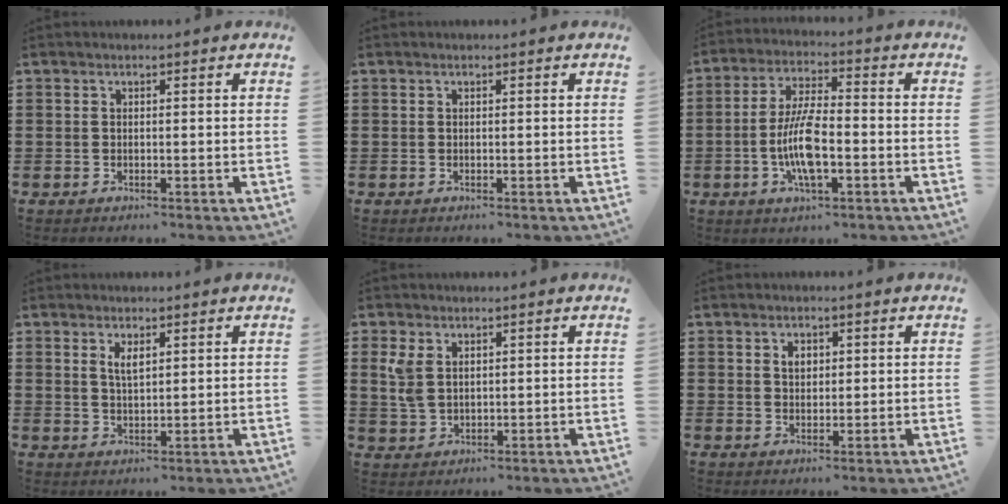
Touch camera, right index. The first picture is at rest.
{"total": 0.0}
{"total": 8.8, "force": [-2.2, 2.6, 8.1], "torque": [-0.178, -0.013, -0.045]}
{"total": 2.3, "force": [1.3, 0.7, 1.7], "torque": [-0.037, 0.002, 0.023]}
{"total": 3.8, "force": [1.6, 2.3, 2.5], "torque": [-0.065, 0.006, 0.027]}
{"total": 1.8, "force": [0.8, 1.2, 1.0], "torque": [-0.024, 0.007, 0.015]}